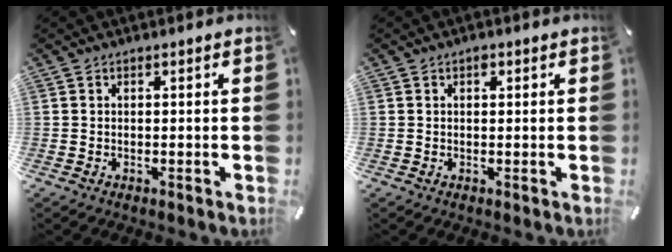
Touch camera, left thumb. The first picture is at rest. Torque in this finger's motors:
{"motor_torque": [0.39, 0.14, 0.22, -0.11, 0.07]}